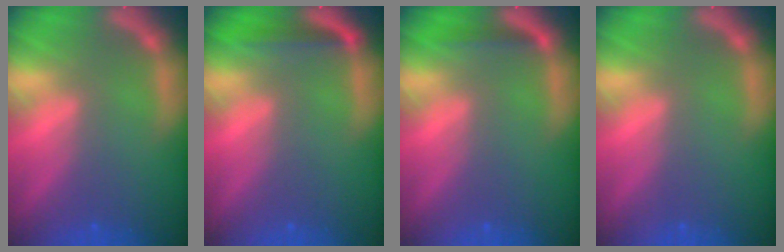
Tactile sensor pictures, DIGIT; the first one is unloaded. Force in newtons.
{"total": 2.5}
{"total": 1.4}
{"total": 0.0}